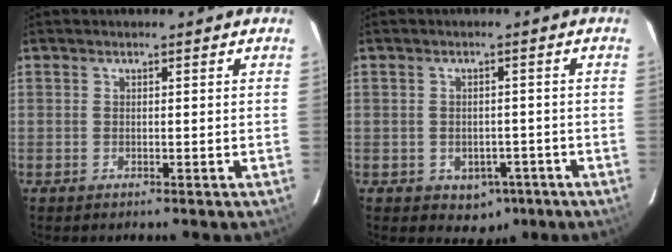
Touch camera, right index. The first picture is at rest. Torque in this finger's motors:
{"motor_torque": [0.43, -0.45, 0.07, -0.01]}